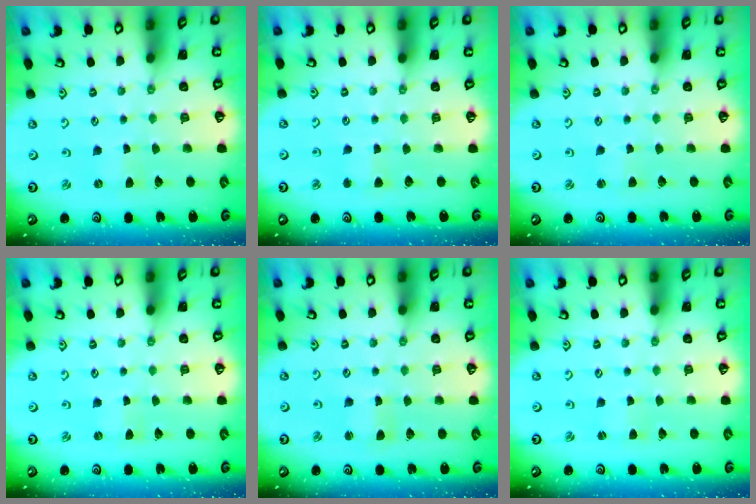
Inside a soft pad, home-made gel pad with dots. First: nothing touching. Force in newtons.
{"total": 2.5, "press": 2.5, "slide": 0.3}
{"total": 0.9, "press": 0.8, "slide": 0.1}
{"total": 0.0}
{"total": 1.0, "press": 1.0, "slide": 0.2}
{"total": 0.9, "press": 0.9, "slide": 0.1}